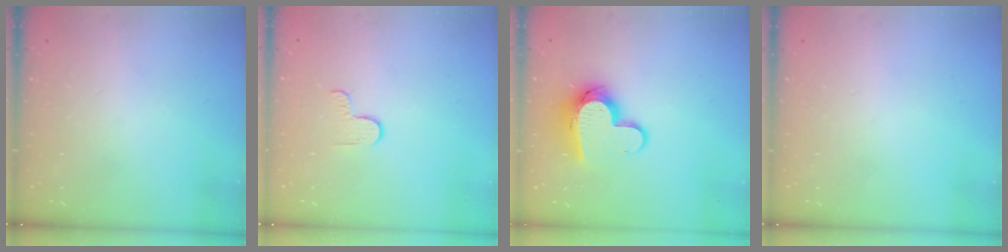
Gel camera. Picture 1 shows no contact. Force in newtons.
{"total": 2.7, "press": 2.6, "slide": 0.4}
{"total": 11.9, "press": 11.8, "slide": 1.1}
{"total": 0.0}